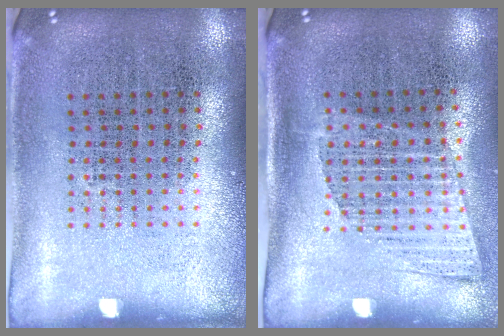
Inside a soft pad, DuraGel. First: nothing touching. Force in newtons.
{"total": 1.4, "press": 1.1, "slide": 0.9}